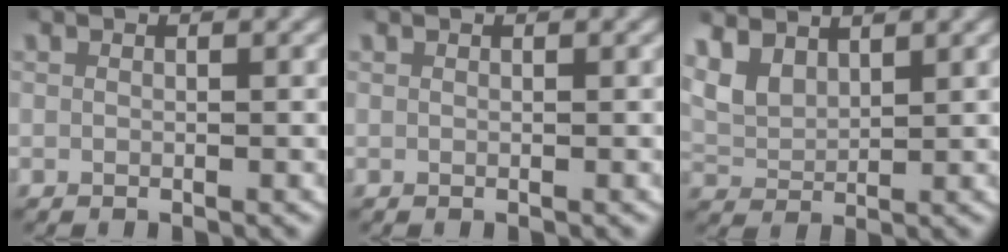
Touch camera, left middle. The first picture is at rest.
{"total": 0.0}
{"total": 5.7, "force": [2.7, 4.4, 2.5], "torque": [-0.080, -0.002, 0.047]}